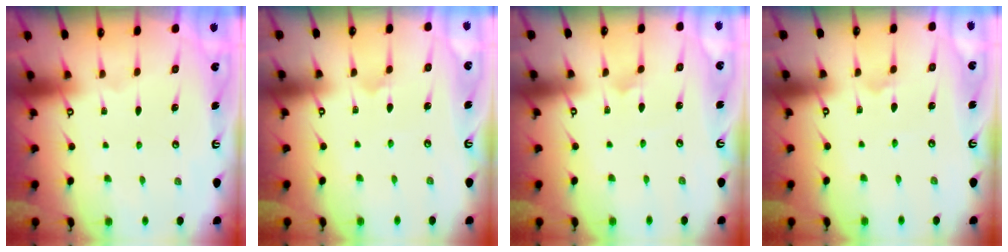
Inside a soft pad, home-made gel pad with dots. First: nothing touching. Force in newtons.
{"total": 3.3, "press": 3.3, "slide": 0.3}
{"total": 2.1, "press": 2.1, "slide": 0.1}
{"total": 2.3, "press": 2.3, "slide": 0.2}